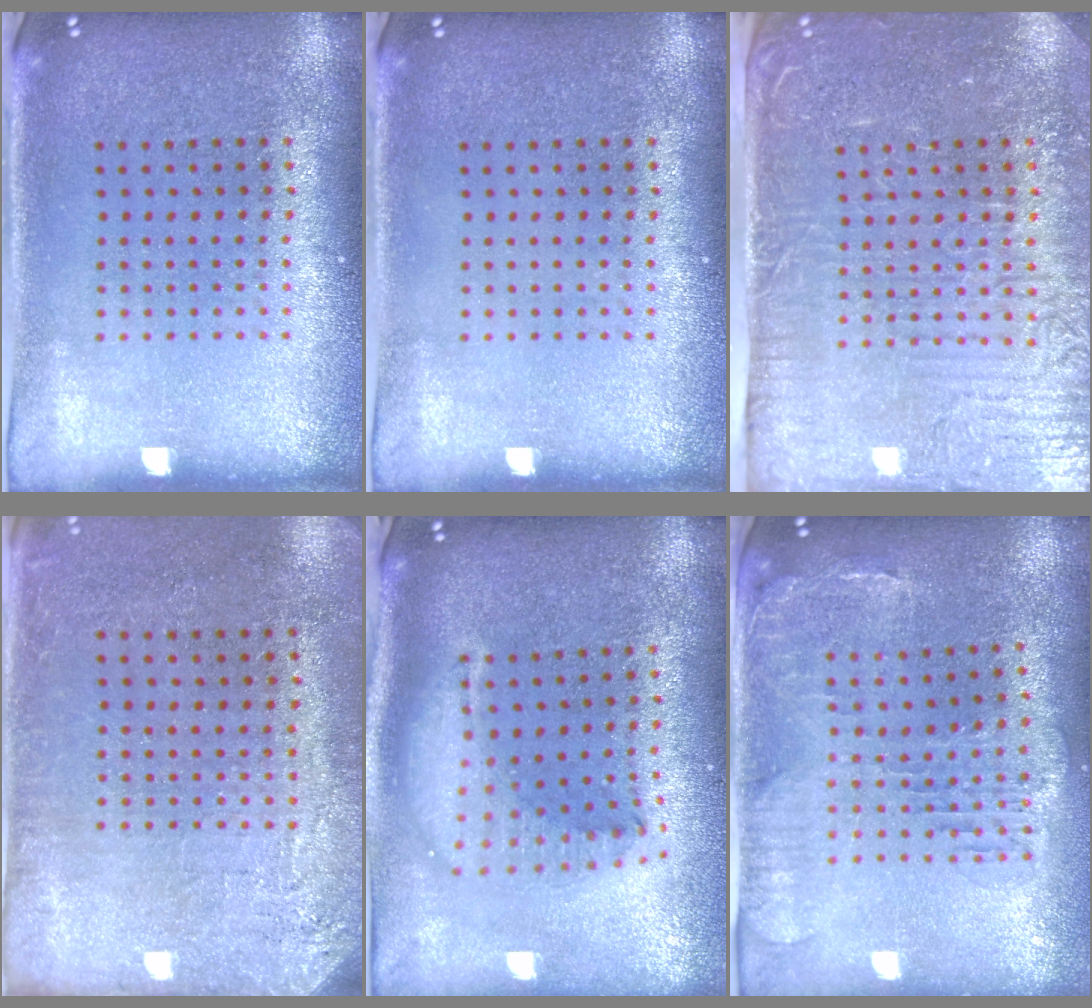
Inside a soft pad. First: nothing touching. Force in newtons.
{"total": 0.0}
{"total": 5.1, "press": 4.5, "slide": 2.5}
{"total": 2.7, "press": 2.3, "slide": 1.3}
{"total": 2.2, "press": 1.7, "slide": 1.4}
{"total": 1.4, "press": 1.4, "slide": 0.4}